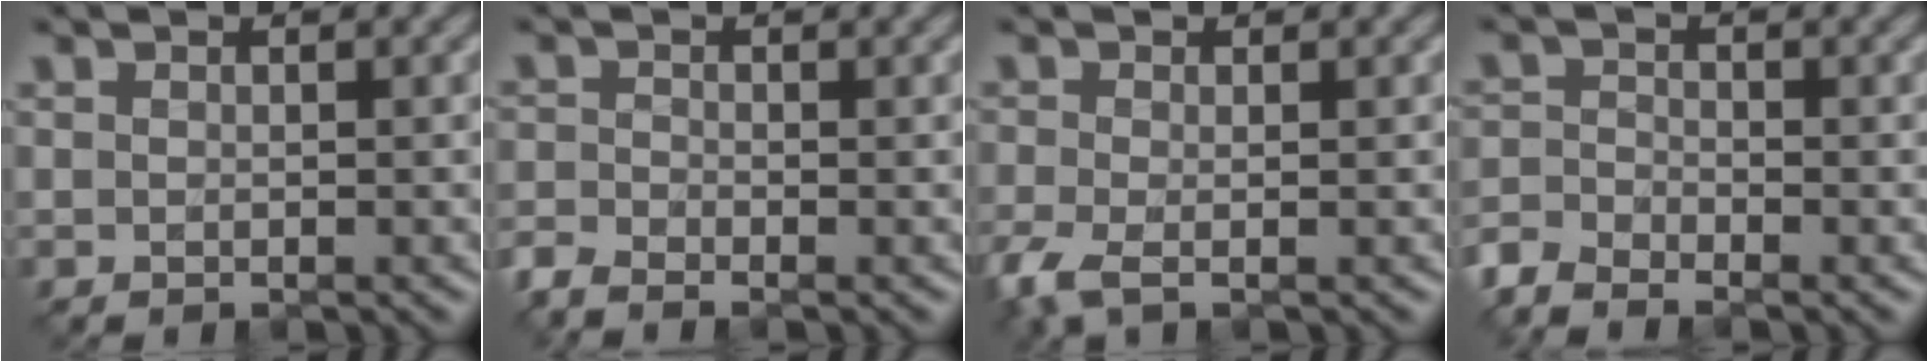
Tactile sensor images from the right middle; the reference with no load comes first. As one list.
[{"total": 2.2, "force": [-1.9, 0.5, 0.9], "torque": [-0.025, -0.012, -0.054]}, {"total": 2.8, "force": [-1.4, 1.0, 2.3], "torque": [-0.062, -0.012, -0.036]}, {"total": 3.2, "force": [-2.8, 0.9, 1.1], "torque": [-0.027, -0.008, -0.071]}]